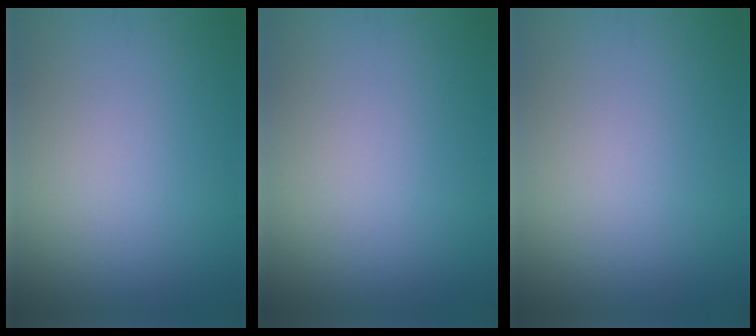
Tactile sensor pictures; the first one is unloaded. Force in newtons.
{"total": 0.0}
{"total": 0.0}